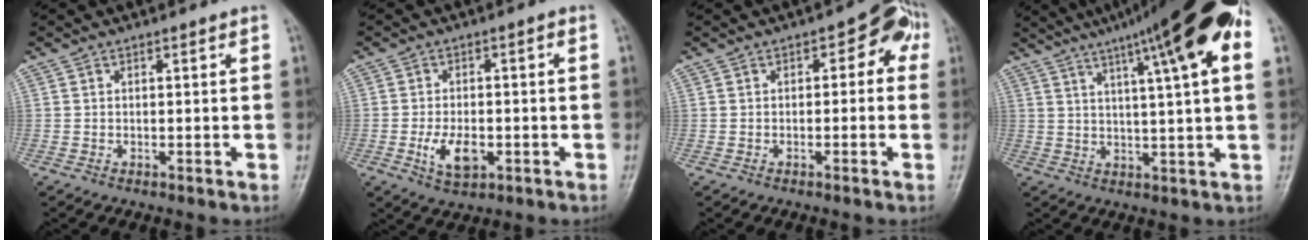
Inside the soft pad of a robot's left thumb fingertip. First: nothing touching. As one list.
[{"total": 6.9, "force": [-2.1, 3.8, 5.3], "torque": [-0.087, 0.008, -0.033]}, {"total": 5.5, "force": [0.3, 3.5, 4.2], "torque": [-0.015, 0.025, -0.008]}, {"total": 18.9, "force": [8.6, 2.5, 16.7], "torque": [-0.244, 0.011, 0.120]}]